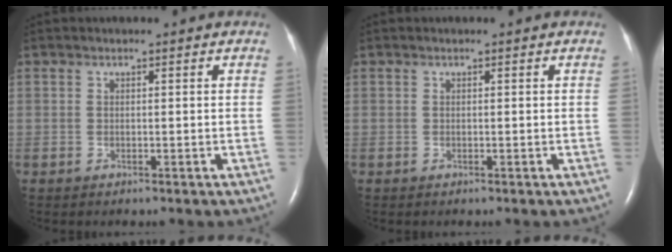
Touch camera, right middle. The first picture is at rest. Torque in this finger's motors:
{"motor_torque": [0.14, -0.18, 0.05, 0.01]}